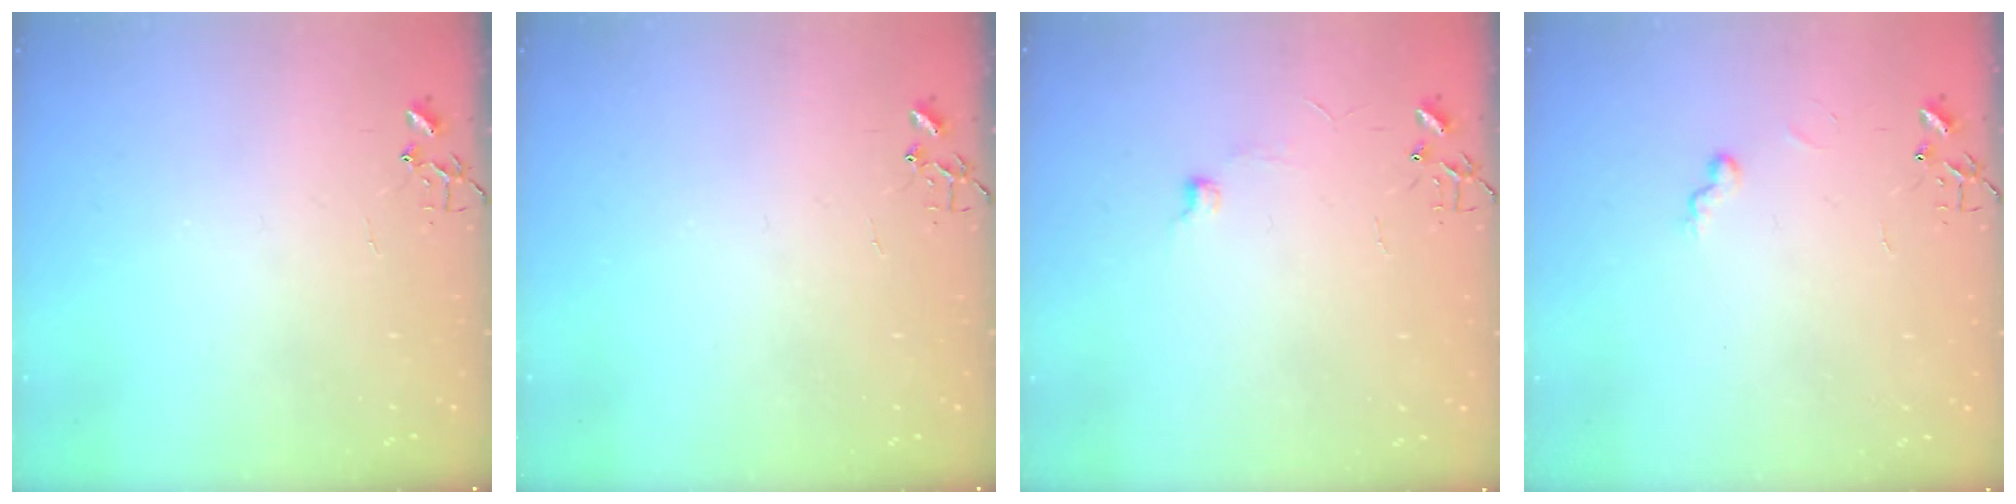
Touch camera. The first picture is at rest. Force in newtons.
{"total": 0.0}
{"total": 5.6, "press": 5.6, "slide": 0.7}
{"total": 5.9, "press": 5.8, "slide": 0.6}